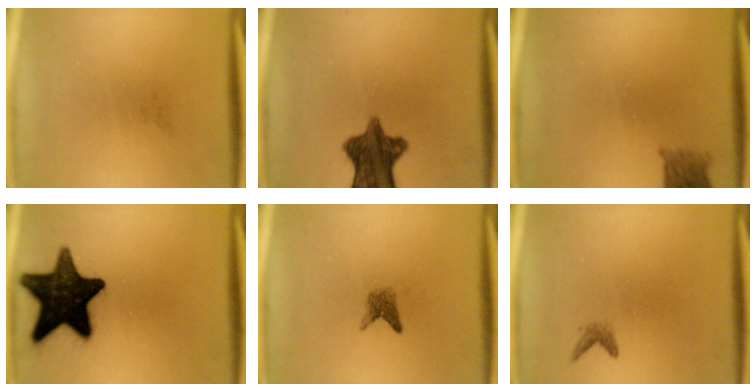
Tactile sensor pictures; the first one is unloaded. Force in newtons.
{"total": 10.1}
{"total": 2.8}
{"total": 17.4}
{"total": 1.8}
{"total": 0.9}